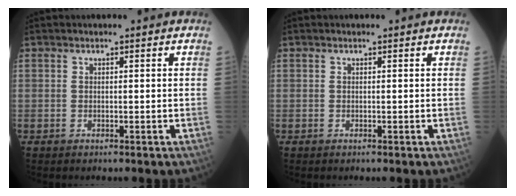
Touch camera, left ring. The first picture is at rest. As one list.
[{"total": 0.0}]